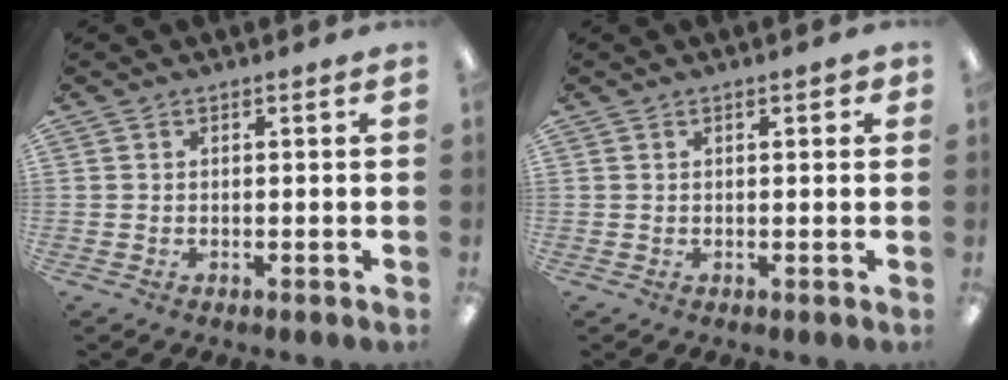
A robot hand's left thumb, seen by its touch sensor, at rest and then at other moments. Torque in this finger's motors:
{"motor_torque": [-0.17, -0.06, -0.28, 0.47, 0.03]}